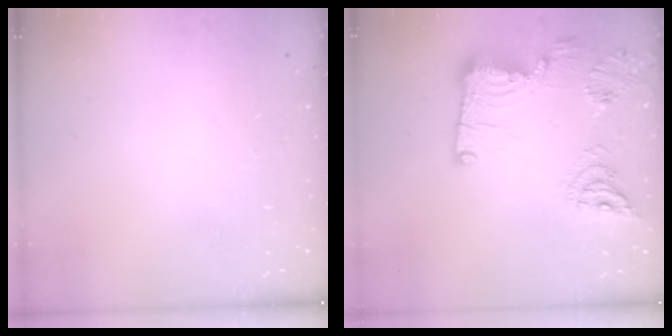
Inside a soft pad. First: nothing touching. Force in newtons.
{"total": 19.2, "press": 19.2, "slide": 1.1}